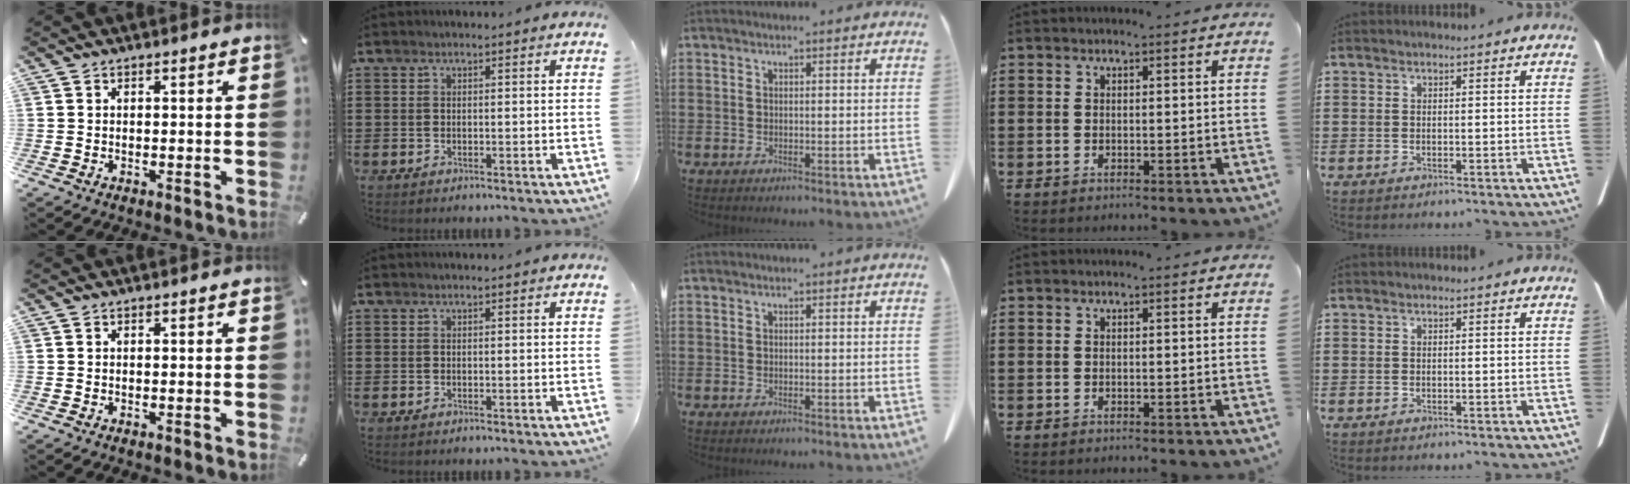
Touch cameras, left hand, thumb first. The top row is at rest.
{}